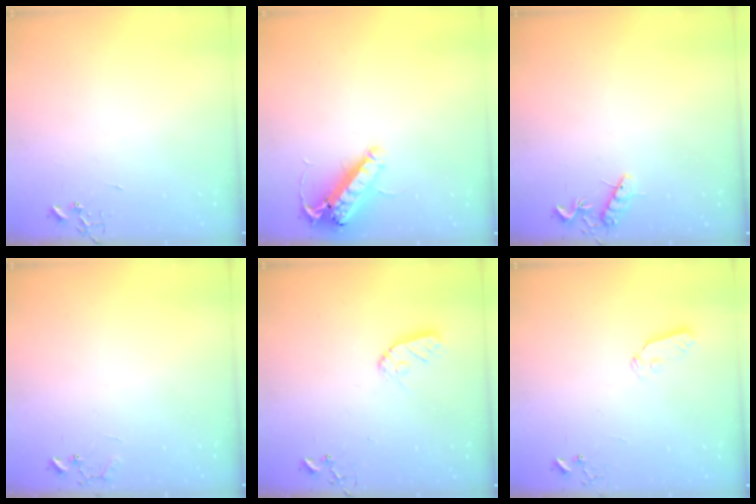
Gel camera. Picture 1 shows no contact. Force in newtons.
{"total": 14.7, "press": 14.4, "slide": 2.7}
{"total": 7.5, "press": 7.4, "slide": 0.6}
{"total": 7.4, "press": 7.4, "slide": 0.6}
{"total": 8.0, "press": 8.0, "slide": 0.5}
{"total": 3.9, "press": 3.9, "slide": 0.6}